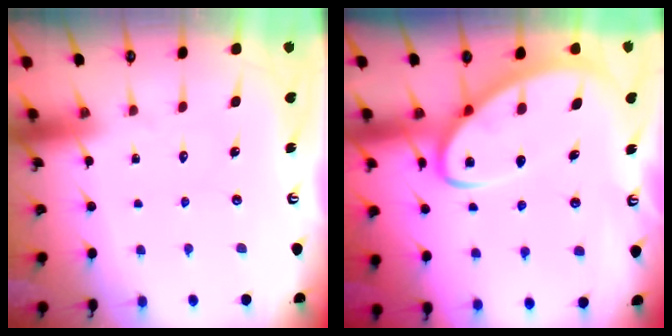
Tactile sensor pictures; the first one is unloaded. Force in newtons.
{"total": 6.6, "press": 6.5, "slide": 0.7}